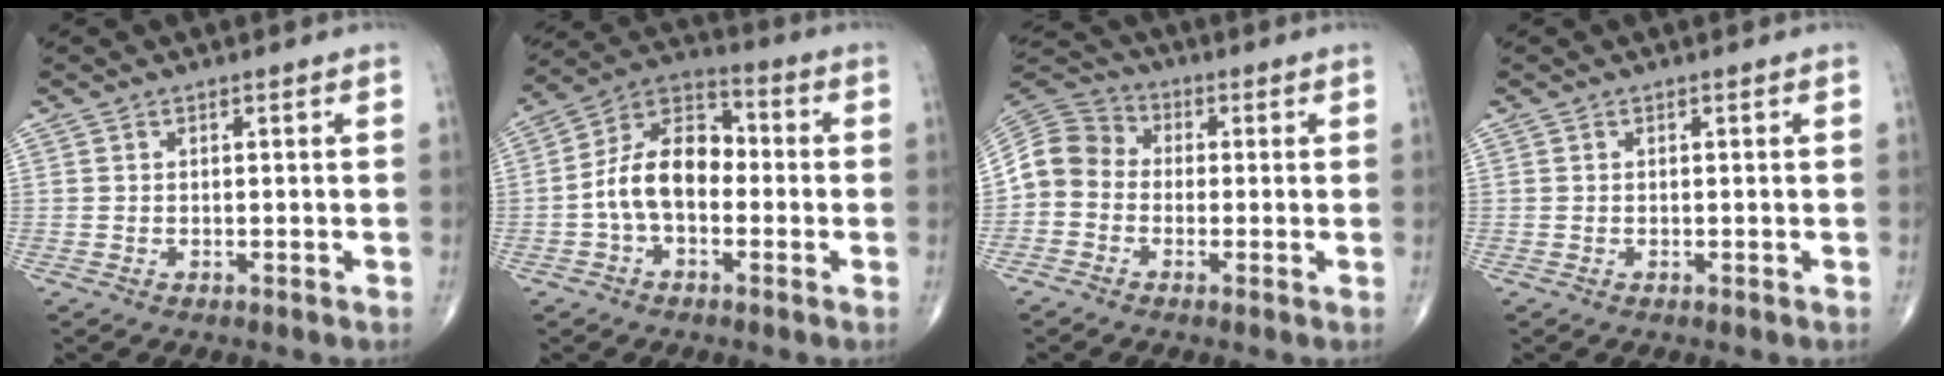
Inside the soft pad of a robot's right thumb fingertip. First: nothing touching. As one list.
[{"total": 12.2, "force": [-1.6, 7.7, 9.3], "torque": [-0.152, 0.042, -0.043]}, {"total": 8.1, "force": [-1.2, 7.1, 3.8], "torque": [-0.060, 0.032, -0.041]}, {"total": 0.0}]